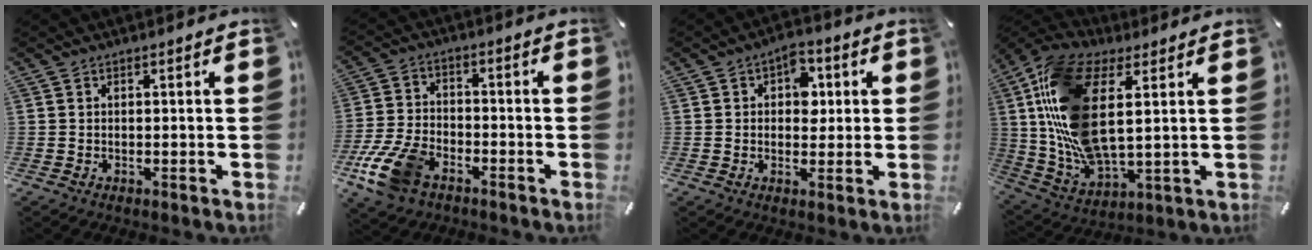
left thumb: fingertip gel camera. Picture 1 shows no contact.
{"total": 11.8, "force": [-6.7, 6.9, 6.9], "torque": [-0.149, 0.027, -0.124]}
{"total": 6.9, "force": [1.1, 5.2, 4.4], "torque": [-0.045, -0.001, 0.011]}
{"total": 18.0, "force": [5.0, 9.1, 14.7], "torque": [-0.338, -0.024, 0.086]}